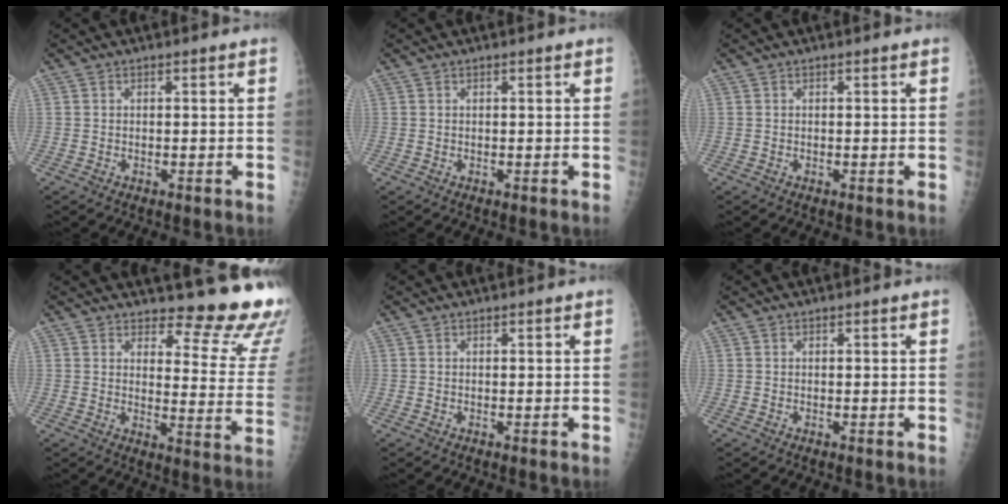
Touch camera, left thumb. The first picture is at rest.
{"total": 0.0}
{"total": 0.0}
{"total": 15.8, "force": [14.4, 3.7, 5.2], "torque": [-0.021, -0.159, 0.153]}
{"total": 0.0}
{"total": 0.0}